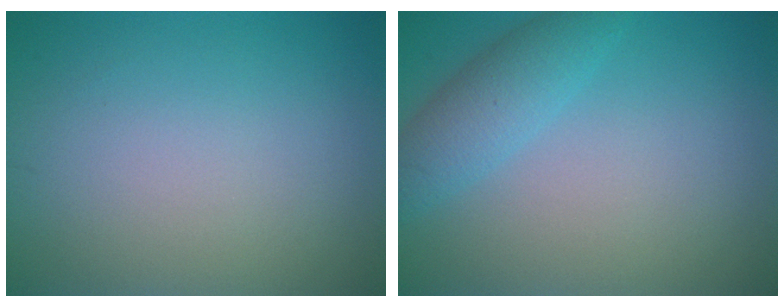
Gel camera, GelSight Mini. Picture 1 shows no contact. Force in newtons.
{"total": 3.3, "press": 3.3, "slide": 0.1}